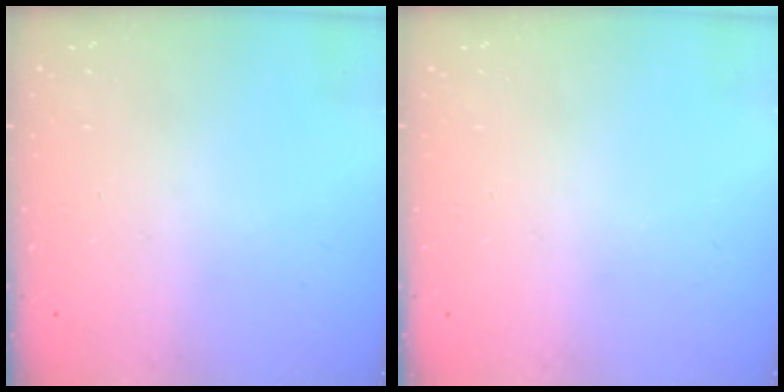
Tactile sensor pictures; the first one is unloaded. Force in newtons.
{"total": 0.0}